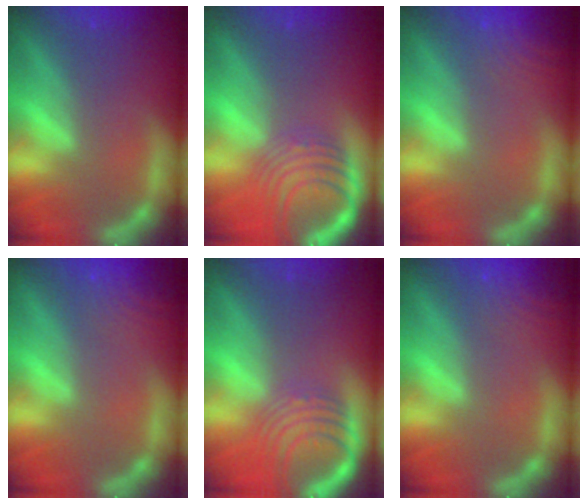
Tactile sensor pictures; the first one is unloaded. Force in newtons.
{"total": 9.5}
{"total": 7.0}
{"total": 6.5}
{"total": 8.5}
{"total": 6.5}